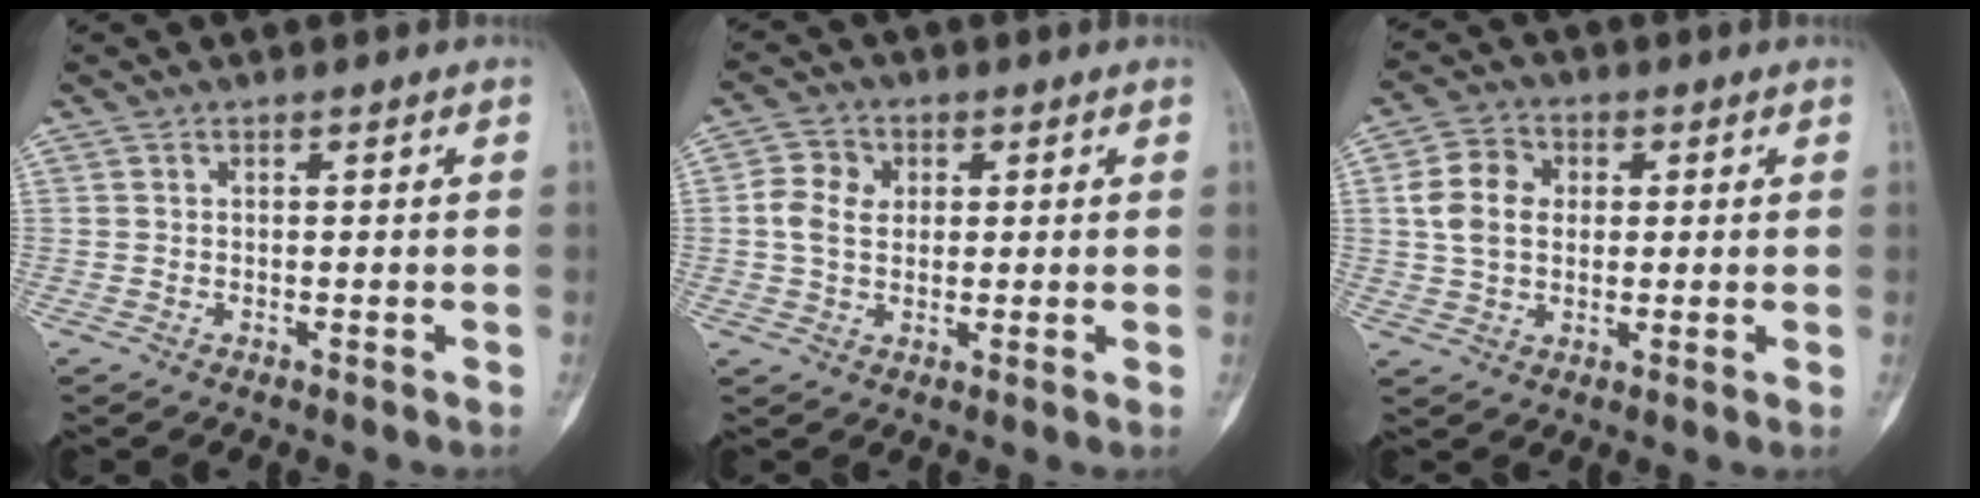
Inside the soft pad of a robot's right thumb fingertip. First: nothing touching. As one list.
[{"total": 5.8, "force": [0.8, 4.6, 3.5], "torque": [-0.055, 0.006, 0.009]}, {"total": 8.6, "force": [1.3, 6.6, 5.4], "torque": [-0.085, 0.010, 0.018]}]